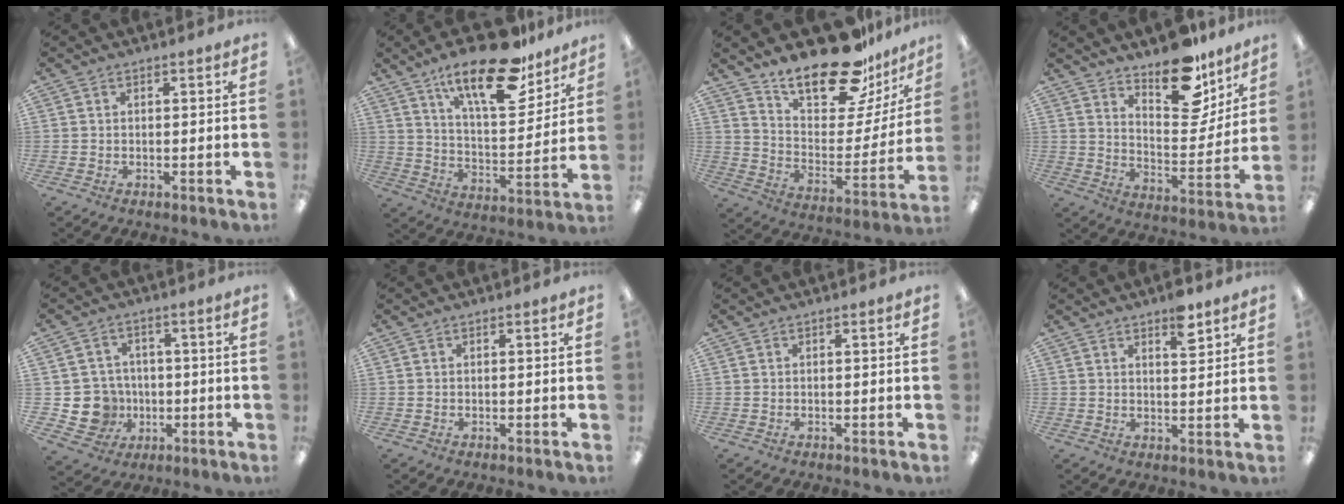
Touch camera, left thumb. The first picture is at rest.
{"total": 21.4, "force": [15.0, 7.7, 13.2], "torque": [-0.207, -0.087, 0.251]}
{"total": 22.0, "force": [17.9, 7.9, 10.2], "torque": [-0.165, -0.123, 0.307]}
{"total": 17.6, "force": [13.4, 7.6, 8.5], "torque": [-0.107, -0.097, 0.230]}
{"total": 8.7, "force": [-1.6, 8.2, 2.1], "torque": [-0.072, 0.014, -0.020]}
{"total": 0.0}
{"total": 0.0}
{"total": 6.1, "force": [4.1, 2.3, 3.8], "torque": [-0.044, -0.022, 0.066]}